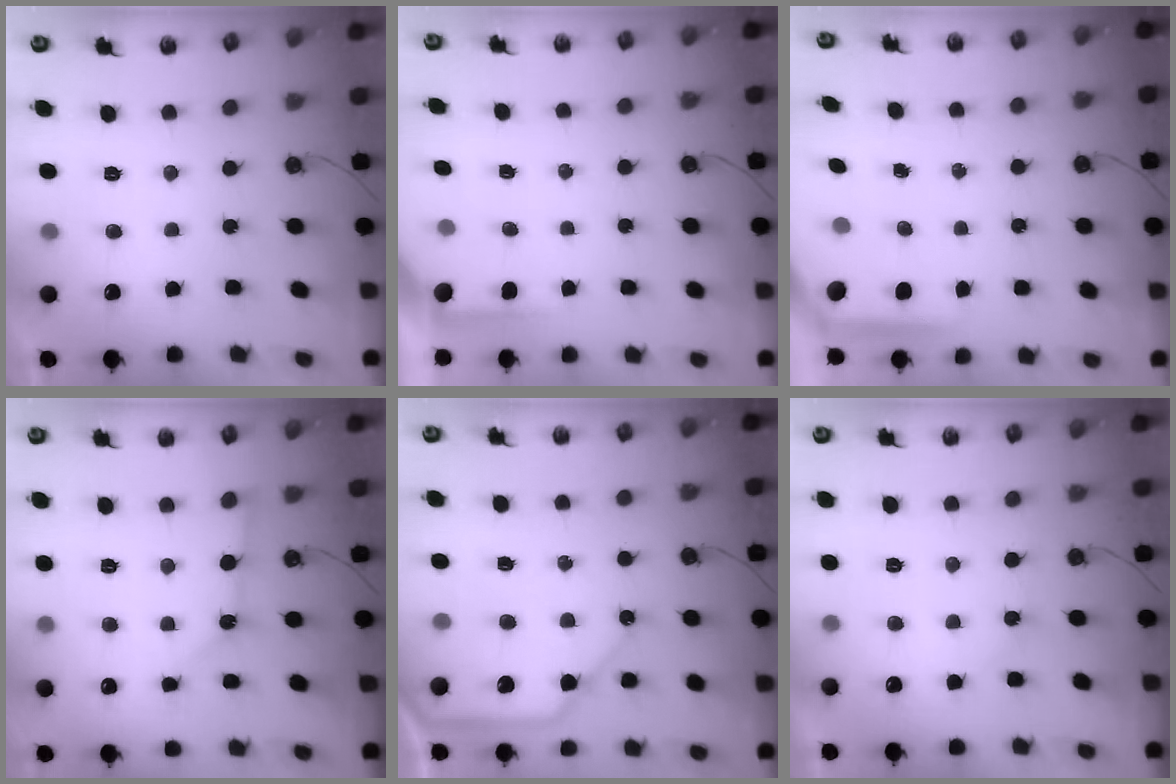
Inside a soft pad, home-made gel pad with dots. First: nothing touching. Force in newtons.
{"total": 2.2, "press": 2.2, "slide": 0.3}
{"total": 6.5, "press": 6.5, "slide": 0.5}
{"total": 3.2, "press": 3.2, "slide": 0.2}
{"total": 11.6, "press": 11.6, "slide": 1.3}
{"total": 3.3, "press": 3.2, "slide": 0.4}